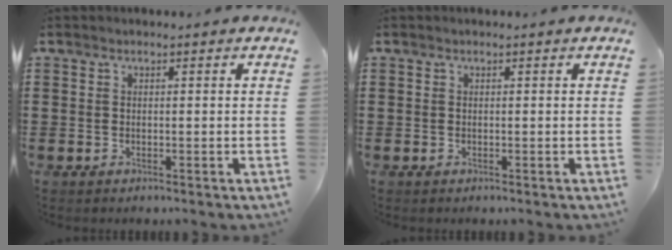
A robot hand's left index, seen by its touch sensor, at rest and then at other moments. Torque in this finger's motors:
{"motor_torque": [-0.01, 0.01, 0.00, 0.00]}